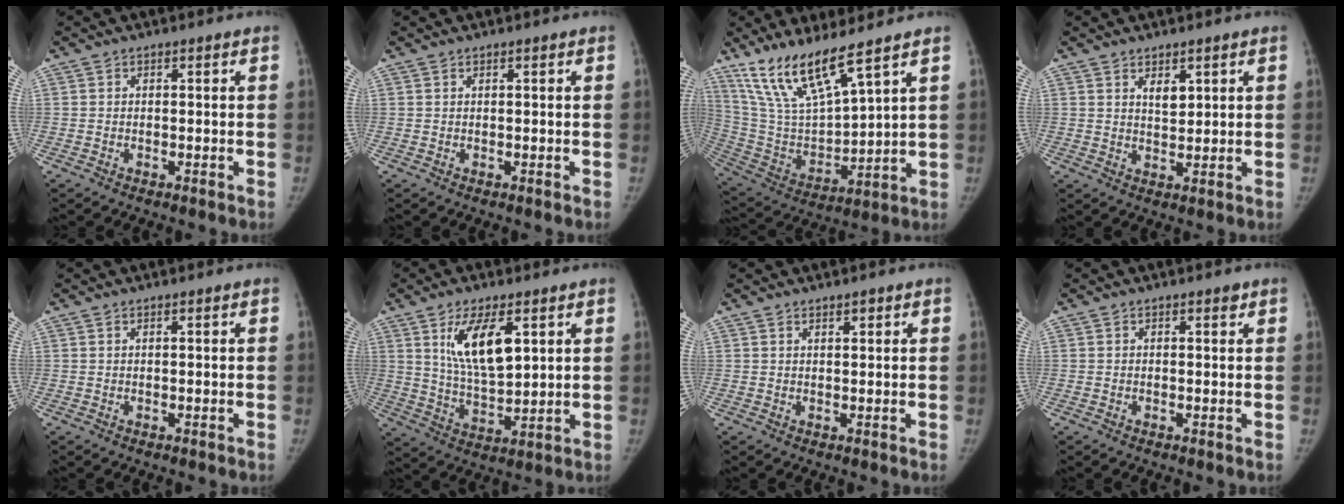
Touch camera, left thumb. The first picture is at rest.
{"total": 0.0}
{"total": 15.6, "force": [11.4, 3.1, 10.2], "torque": [-0.183, -0.057, 0.240]}
{"total": 3.2, "force": [1.8, 1.5, 2.2], "torque": [-0.024, -0.015, 0.034]}
{"total": 0.0}
{"total": 11.9, "force": [4.8, 4.9, 9.8], "torque": [-0.159, -0.028, 0.098]}
{"total": 1.4, "force": [1.0, 0.5, 0.8], "torque": [-0.007, -0.006, 0.017]}
{"total": 0.7, "force": [0.5, 0.3, 0.4], "torque": [-0.003, -0.002, 0.006]}